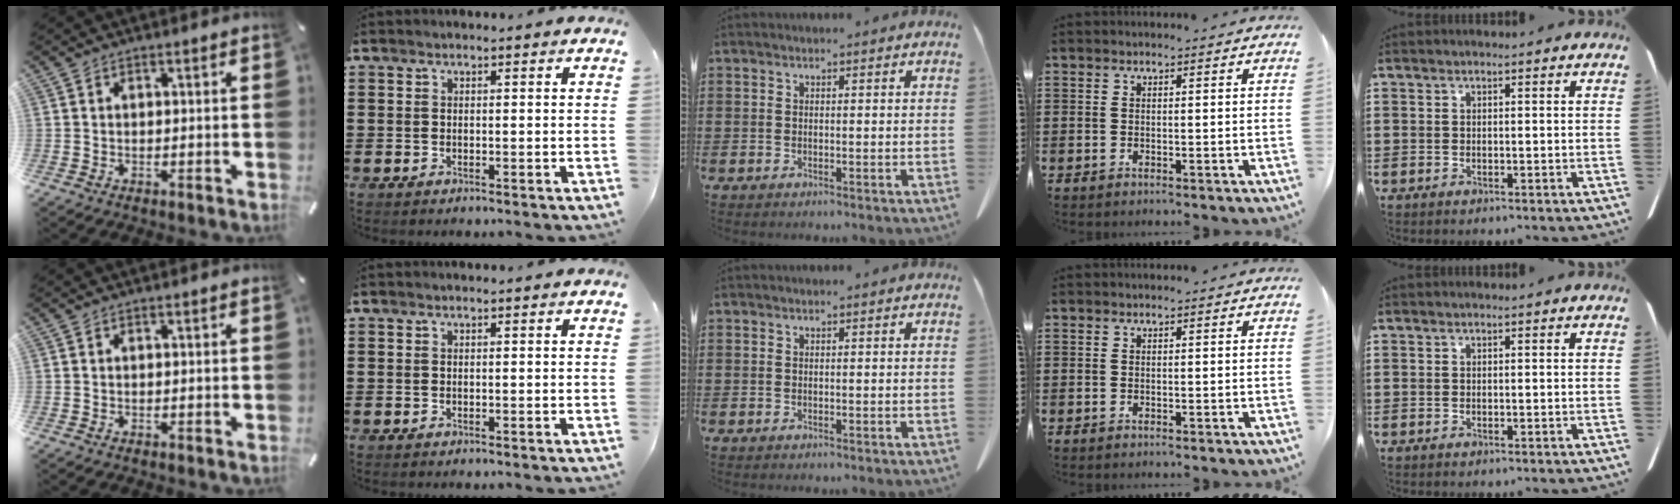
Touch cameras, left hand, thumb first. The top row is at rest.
{}